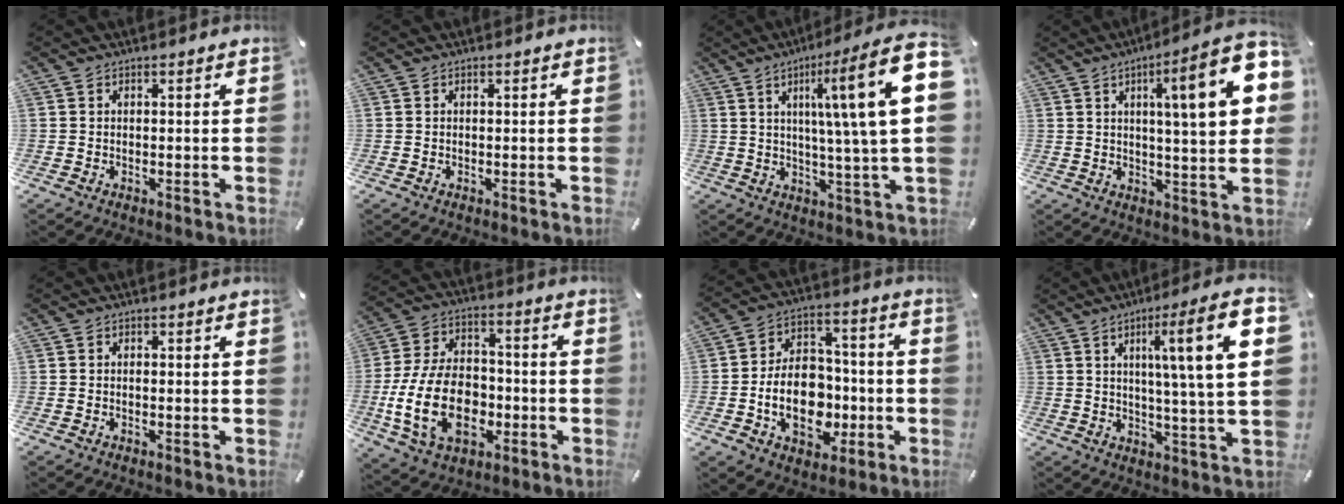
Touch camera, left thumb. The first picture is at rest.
{"total": 0.0}
{"total": 19.4, "force": [5.3, 2.5, 18.5], "torque": [-0.288, -0.021, 0.065]}
{"total": 19.5, "force": [6.5, 4.0, 18.0], "torque": [-0.263, -0.026, 0.084]}
{"total": 0.0}
{"total": 20.4, "force": [-5.1, 13.7, 14.2], "torque": [-0.295, 0.019, -0.084]}
{"total": 15.5, "force": [-3.9, 11.5, 9.7], "torque": [-0.172, 0.016, -0.066]}
{"total": 15.8, "force": [4.9, 1.1, 15.0], "torque": [-0.238, -0.009, 0.060]}